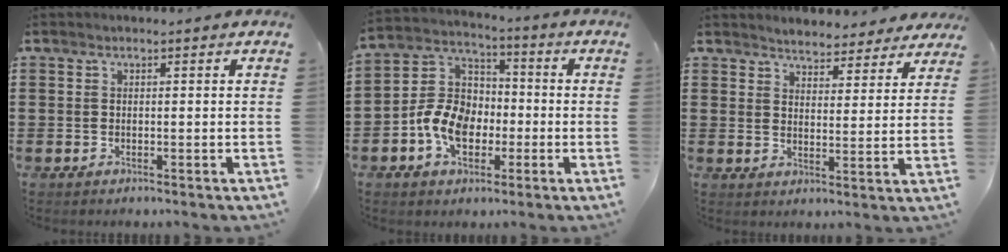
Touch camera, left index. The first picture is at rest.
{"total": 9.1, "force": [-3.1, 6.7, 5.3], "torque": [-0.140, 0.016, -0.067]}
{"total": 3.7, "force": [3.6, 0.5, -0.1], "torque": [-0.017, -0.012, 0.065]}